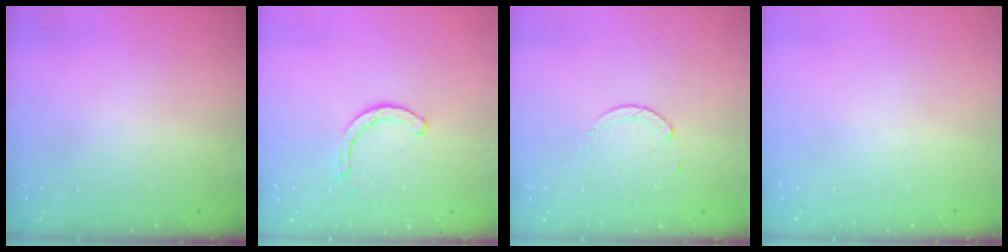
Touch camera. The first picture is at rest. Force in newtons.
{"total": 2.4, "press": 2.4, "slide": 0.1}
{"total": 1.7, "press": 1.7, "slide": 0.2}
{"total": 0.0}